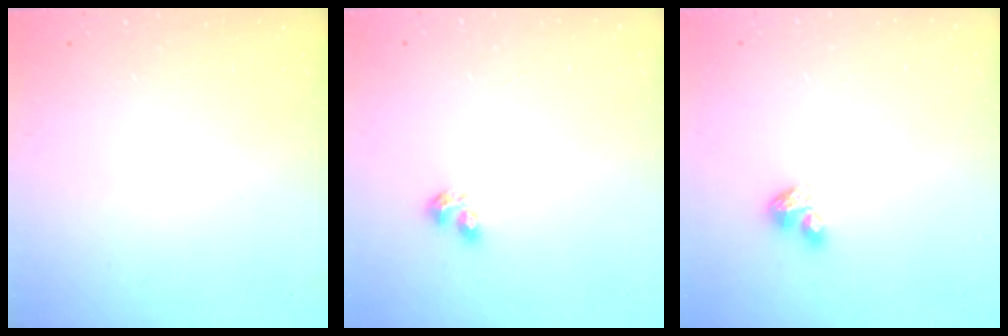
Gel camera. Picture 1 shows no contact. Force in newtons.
{"total": 3.3, "press": 3.3, "slide": 0.7}
{"total": 3.6, "press": 3.6, "slide": 0.2}